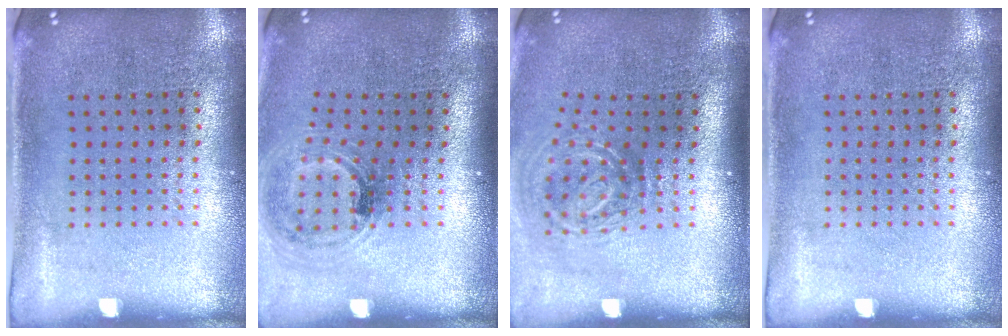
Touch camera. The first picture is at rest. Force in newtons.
{"total": 1.1, "press": 1.1, "slide": 0.3}
{"total": 2.0, "press": 1.2, "slide": 1.6}
{"total": 0.0}